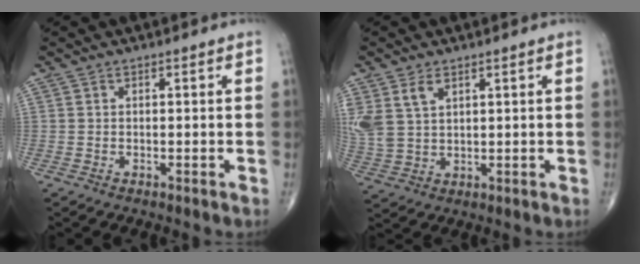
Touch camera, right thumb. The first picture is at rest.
{"total": 7.5, "force": [3.4, 4.7, 4.9], "torque": [-0.109, -0.003, 0.082]}